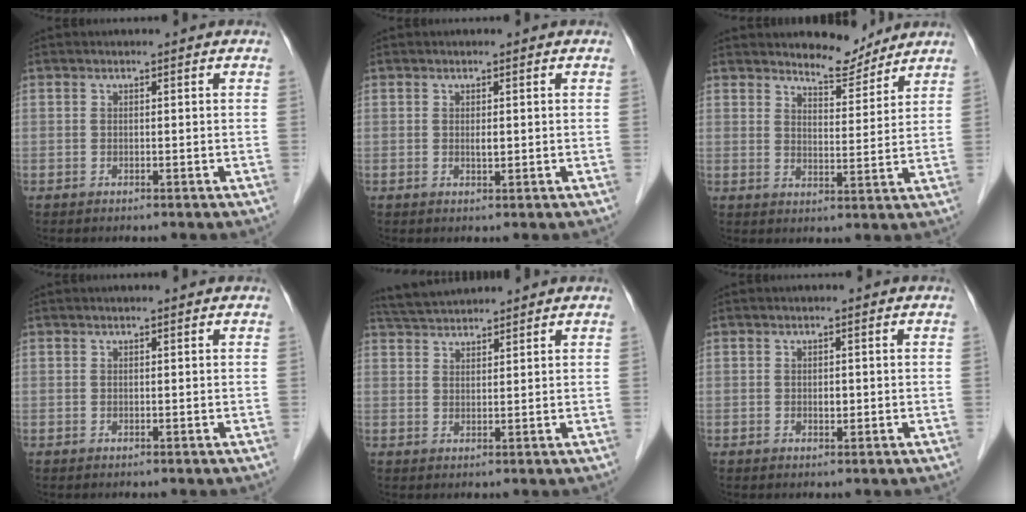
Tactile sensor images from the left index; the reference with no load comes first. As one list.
[{"total": 0.9, "force": [0.1, 0.3, 0.8], "torque": [-0.016, -0.003, 0.004]}, {"total": 5.7, "force": [5.5, 1.2, 0.9], "torque": [-0.018, -0.014, 0.089]}, {"total": 0.7, "force": [0.7, 0.0, 0.3], "torque": [-0.007, 0.011, 0.012]}, {"total": 5.3, "force": [5.2, 0.3, 1.2], "torque": [-0.029, 0.034, 0.098]}, {"total": 1.0, "force": [-0.1, 0.7, 0.8], "torque": [-0.013, 0.000, 0.001]}]